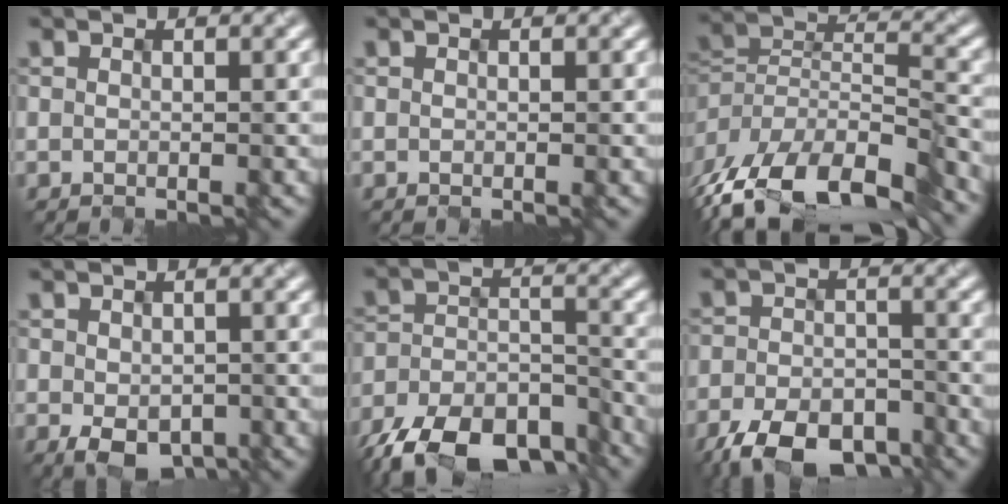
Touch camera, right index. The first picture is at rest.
{"total": 0.0}
{"total": 12.9, "force": [-9.6, 5.0, 7.1], "torque": [-0.156, 0.008, -0.154]}
{"total": 3.1, "force": [-1.2, 2.1, 2.0], "torque": [-0.031, -0.012, -0.009]}
{"total": 11.8, "force": [-9.8, 4.7, 4.9], "torque": [-0.095, -0.022, -0.146]}
{"total": 7.0, "force": [-5.3, 3.1, 3.3], "torque": [-0.057, -0.011, -0.091]}